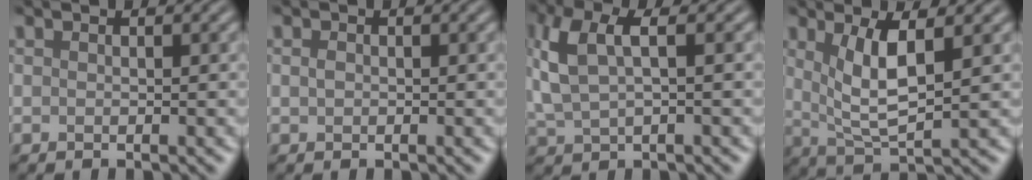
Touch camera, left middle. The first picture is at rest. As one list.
[{"total": 0.6, "force": [0.0, 0.5, 0.3], "torque": [-0.007, -0.001, 0.001]}, {"total": 4.9, "force": [1.5, 2.2, 4.1], "torque": [-0.099, 0.005, 0.034]}, {"total": 4.7, "force": [1.4, 1.3, 4.3], "torque": [-0.086, -0.009, 0.032]}]